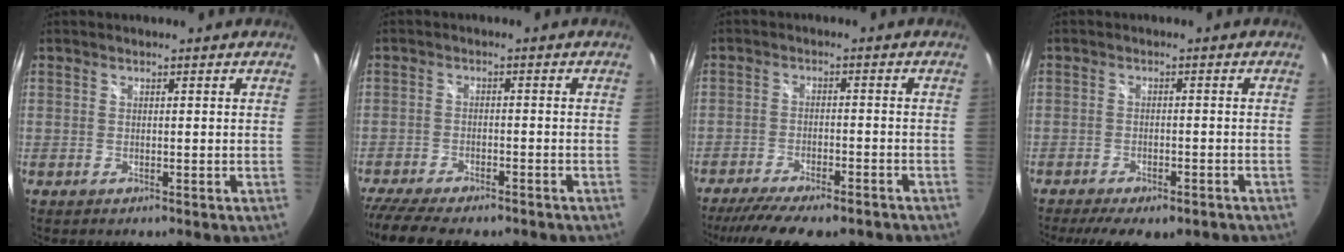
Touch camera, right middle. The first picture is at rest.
{"total": 12.8, "force": [-10.7, 3.3, 6.3], "torque": [-0.146, -0.039, -0.171]}
{"total": 15.1, "force": [-12.4, 3.8, 7.8], "torque": [-0.160, -0.044, -0.184]}
{"total": 10.9, "force": [-8.3, 3.8, 5.9], "torque": [-0.128, -0.034, -0.116]}